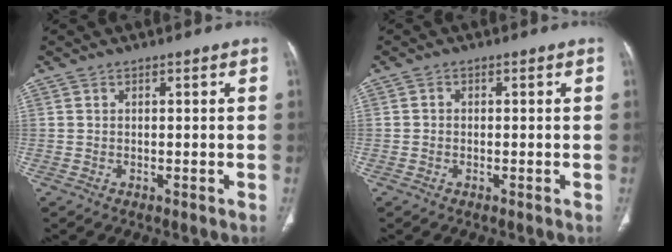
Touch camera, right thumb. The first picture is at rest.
{"total": 0.9, "force": [-0.2, 0.8, 0.3], "torque": [-0.002, 0.003, -0.006]}